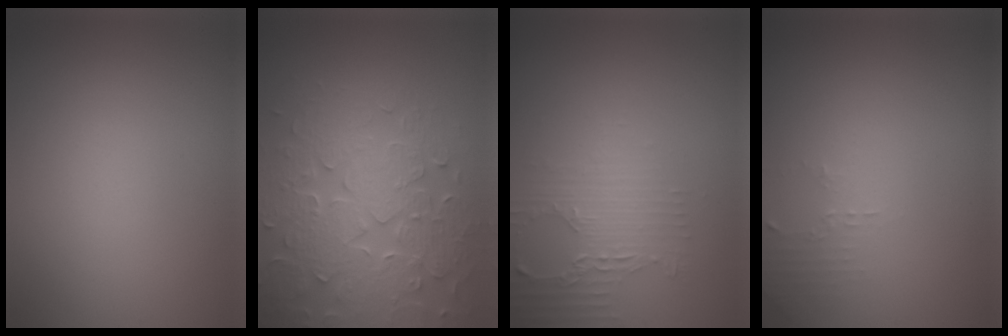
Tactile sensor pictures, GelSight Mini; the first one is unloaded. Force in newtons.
{"total": 7.7, "press": 6.1, "slide": 4.7}
{"total": 2.7, "press": 2.4, "slide": 1.3}
{"total": 1.2, "press": 1.2, "slide": 0.4}